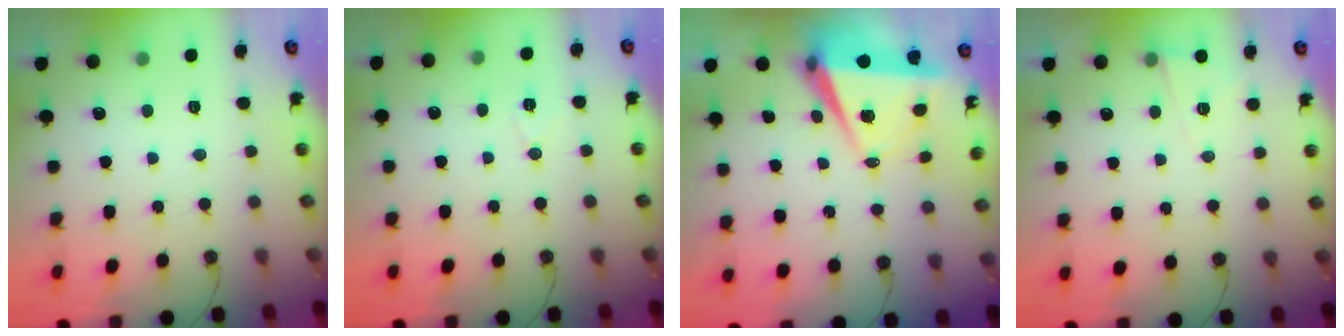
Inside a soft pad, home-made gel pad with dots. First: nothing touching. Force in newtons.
{"total": 5.8, "press": 5.6, "slide": 1.6}
{"total": 6.8, "press": 5.3, "slide": 4.3}
{"total": 4.2, "press": 3.0, "slide": 2.9}